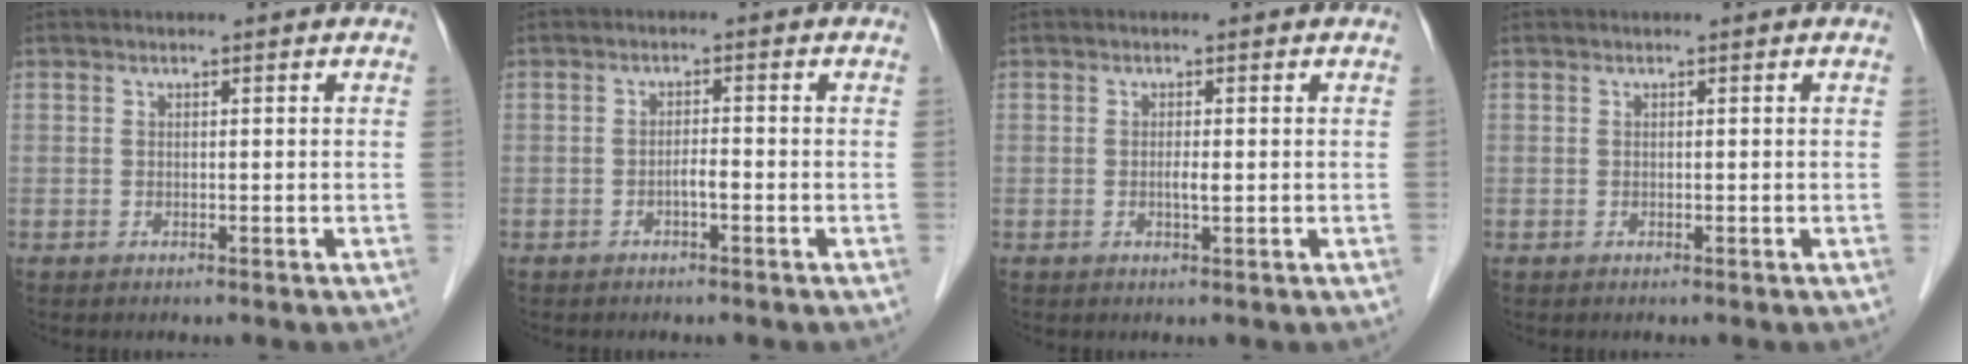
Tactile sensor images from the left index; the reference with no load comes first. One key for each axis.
{"total": 1.6, "fx": -0.8, "fy": 0.2, "fz": 1.3, "tx": -0.022, "ty": 0.001, "tz": -0.015}
{"total": 1.3, "fx": -0.1, "fy": 0.1, "fz": 1.3, "tx": -0.025, "ty": -0.003, "tz": -0.003}
{"total": 0.0}